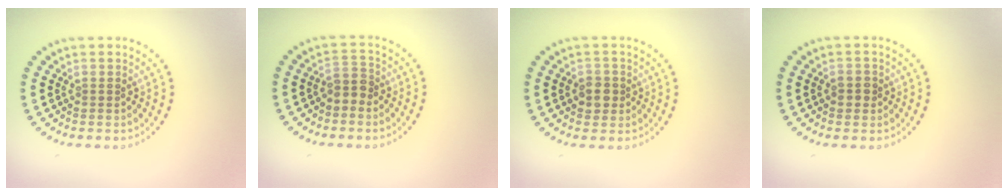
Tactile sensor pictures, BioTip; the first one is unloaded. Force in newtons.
{"total": 1.9, "press": 1.6, "slide": 1.0}
{"total": 2.1, "press": 2.0, "slide": 0.6}
{"total": 1.5, "press": 1.5, "slide": 0.3}